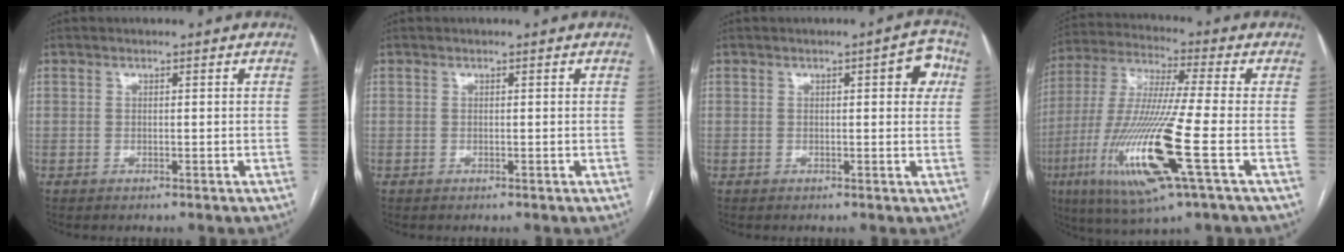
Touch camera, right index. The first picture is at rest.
{"total": 0.0}
{"total": 4.3, "force": [1.3, 1.4, 3.9], "torque": [-0.038, 0.009, 0.008]}
{"total": 18.3, "force": [-6.0, 0.4, 17.3], "torque": [-0.374, -0.031, -0.117]}